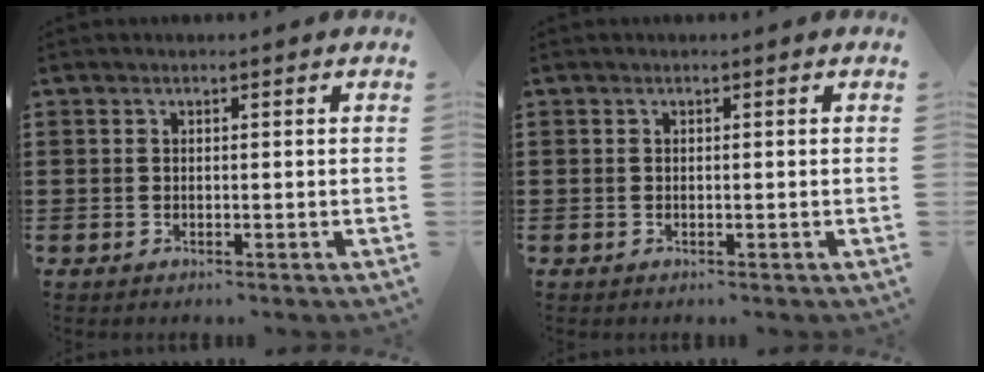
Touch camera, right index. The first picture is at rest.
{"total": 0.0}